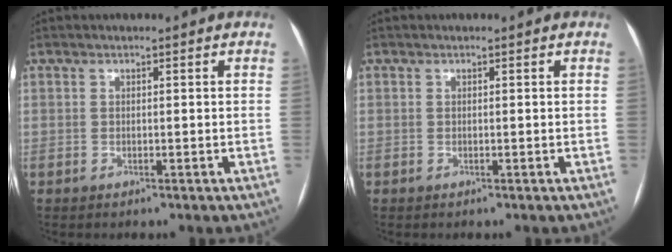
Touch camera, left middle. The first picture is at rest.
{"total": 0.0}